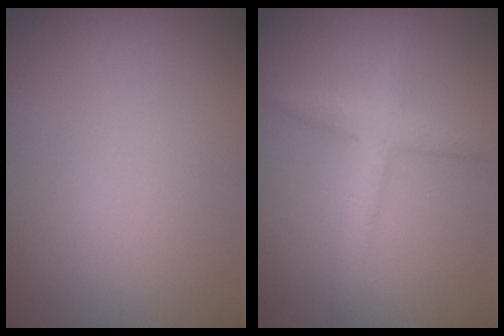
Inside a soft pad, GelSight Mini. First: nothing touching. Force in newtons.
{"total": 2.8, "press": 2.7, "slide": 0.2}